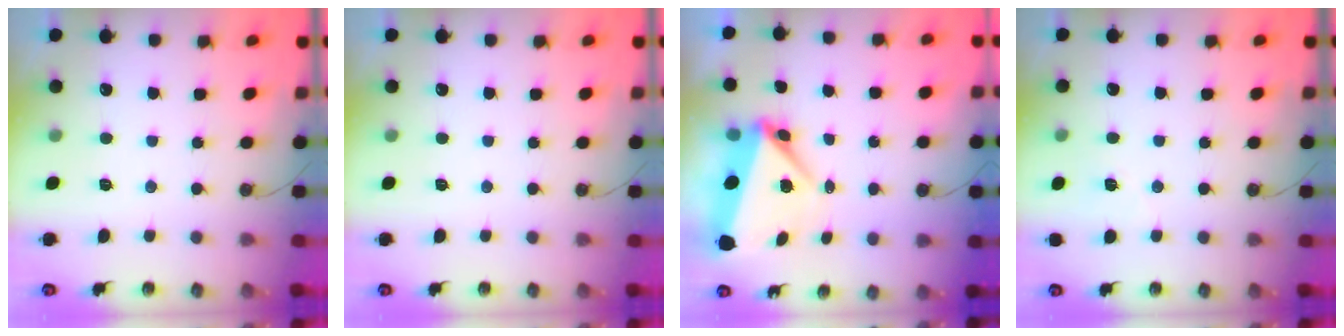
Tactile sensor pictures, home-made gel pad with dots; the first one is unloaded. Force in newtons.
{"total": 0.0}
{"total": 5.7, "press": 5.5, "slide": 1.7}
{"total": 10.6, "press": 3.6, "slide": 10.0}